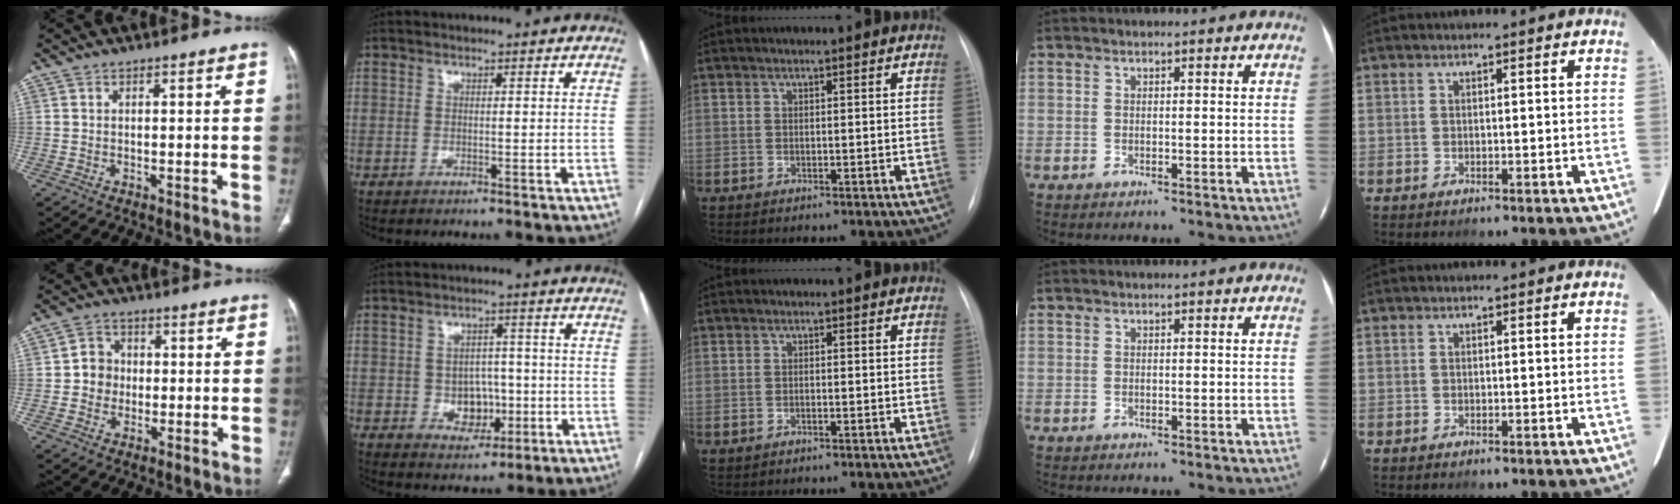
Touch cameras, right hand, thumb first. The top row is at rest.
{"thumb": {"total": 5.3, "force": [-0.2, 4.9, 1.9], "torque": [-0.002, 0.010, -0.011]}, "index": {"total": 5.7, "force": [-1.1, 4.4, 3.5], "torque": [-0.049, 0.009, -0.007]}}